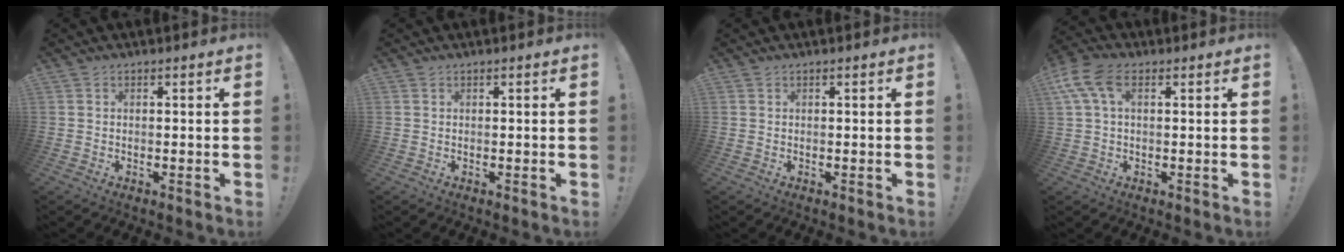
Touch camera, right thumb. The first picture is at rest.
{"total": 0.0}
{"total": 0.0}
{"total": 9.2, "force": [3.3, 5.0, 7.0], "torque": [-0.139, 0.005, 0.065]}